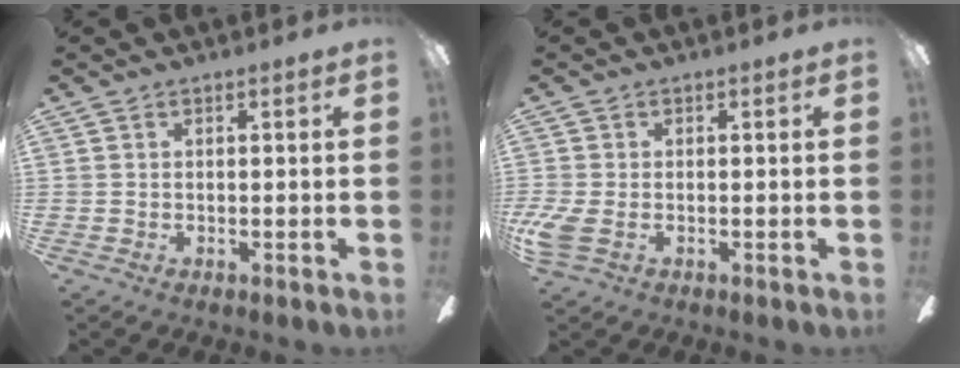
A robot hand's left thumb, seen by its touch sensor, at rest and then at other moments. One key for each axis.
{"total": 4.7, "fx": -1.3, "fy": 2.9, "fz": 3.5, "tx": -0.081, "ty": 0.001, "tz": -0.026}